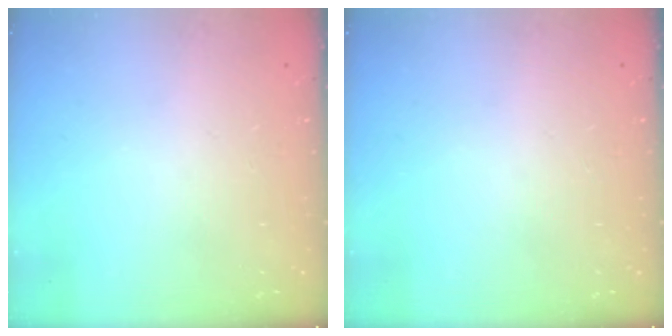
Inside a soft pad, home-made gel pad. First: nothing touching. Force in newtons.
{"total": 0.0}